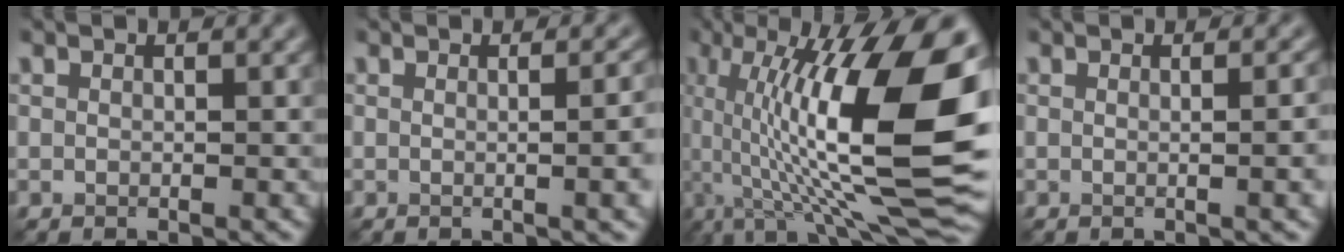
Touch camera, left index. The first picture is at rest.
{"total": 6.2, "force": [0.0, 2.7, 5.6], "torque": [-0.028, 0.013, -0.002]}
{"total": 16.8, "force": [1.0, 5.2, 16.0], "torque": [-0.245, 0.017, 0.020]}
{"total": 4.1, "force": [0.0, 1.6, 3.7], "torque": [-0.020, 0.012, -0.002]}